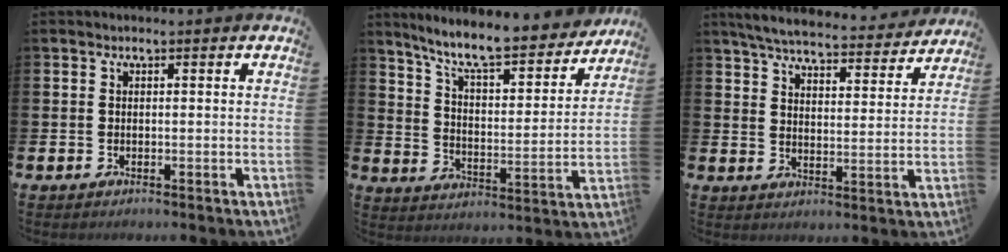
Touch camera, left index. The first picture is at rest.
{"total": 9.5, "force": [8.6, 1.5, 3.7], "torque": [-0.097, -0.063, 0.143]}
{"total": 5.9, "force": [5.7, 0.7, 1.5], "torque": [-0.049, -0.040, 0.096]}